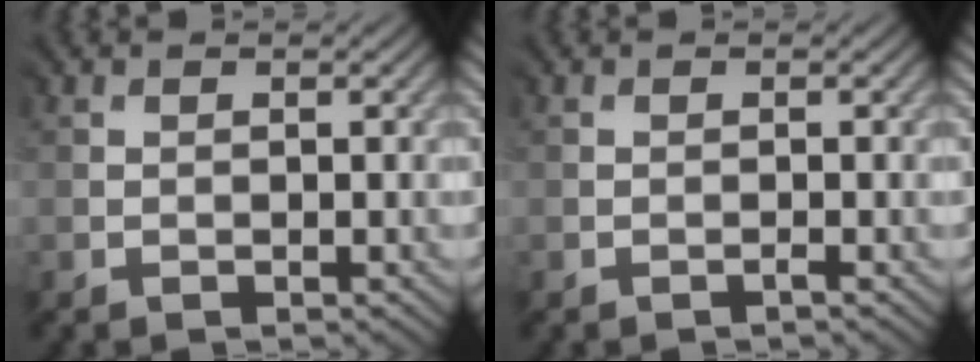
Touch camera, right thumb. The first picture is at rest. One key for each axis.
{"total": 0.9, "fx": -0.5, "fy": -0.6, "fz": -0.1, "tx": 0.004, "ty": 0.001, "tz": -0.012}